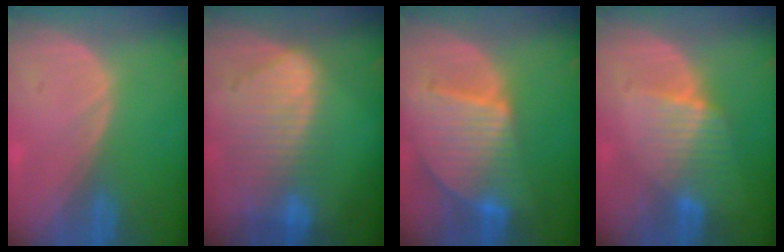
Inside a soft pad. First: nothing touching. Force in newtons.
{"total": 9.6, "press": 8.3, "slide": 4.8}
{"total": 9.5, "press": 8.2, "slide": 4.8}
{"total": 6.6, "press": 5.8, "slide": 3.2}